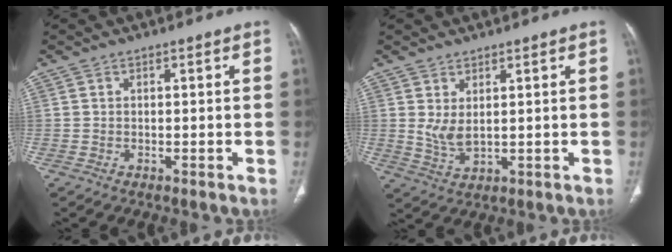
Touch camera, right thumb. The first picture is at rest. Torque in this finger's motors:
{"motor_torque": [0.02, 1.27, -0.24, 0.16, 0.00]}